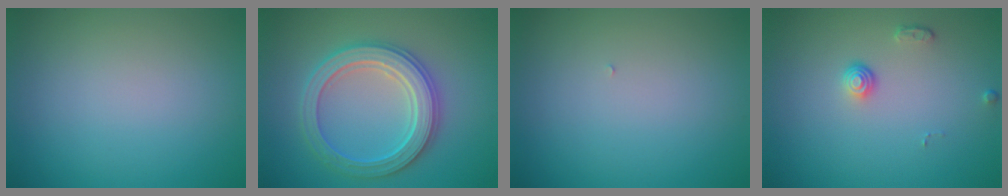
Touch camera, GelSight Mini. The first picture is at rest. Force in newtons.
{"total": 5.4, "press": 5.3, "slide": 0.8}
{"total": 0.0}
{"total": 1.3, "press": 1.0, "slide": 0.9}